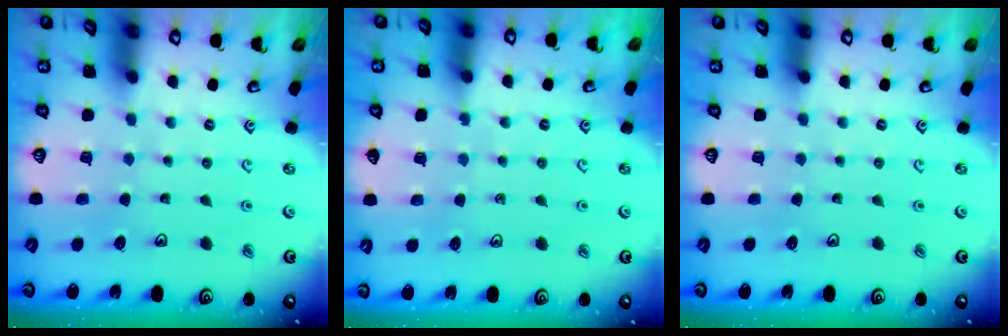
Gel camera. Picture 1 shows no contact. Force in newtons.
{"total": 5.1, "press": 4.9, "slide": 1.4}
{"total": 0.0}